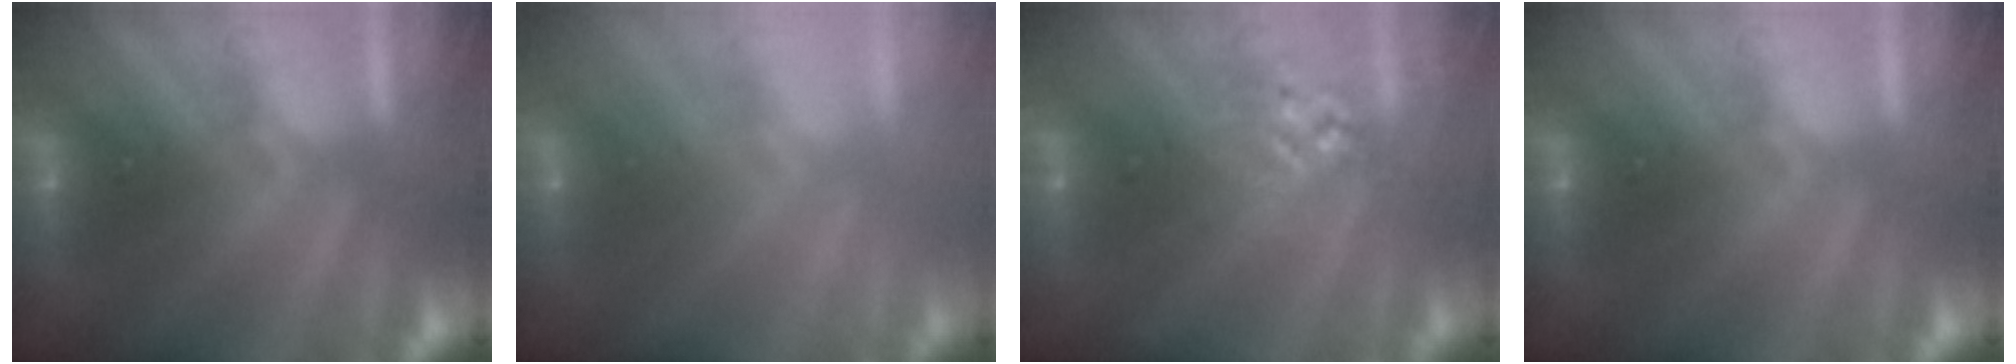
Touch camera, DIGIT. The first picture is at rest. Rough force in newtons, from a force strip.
{"total": 2.8}
{"total": 2.7}
{"total": 0.0}